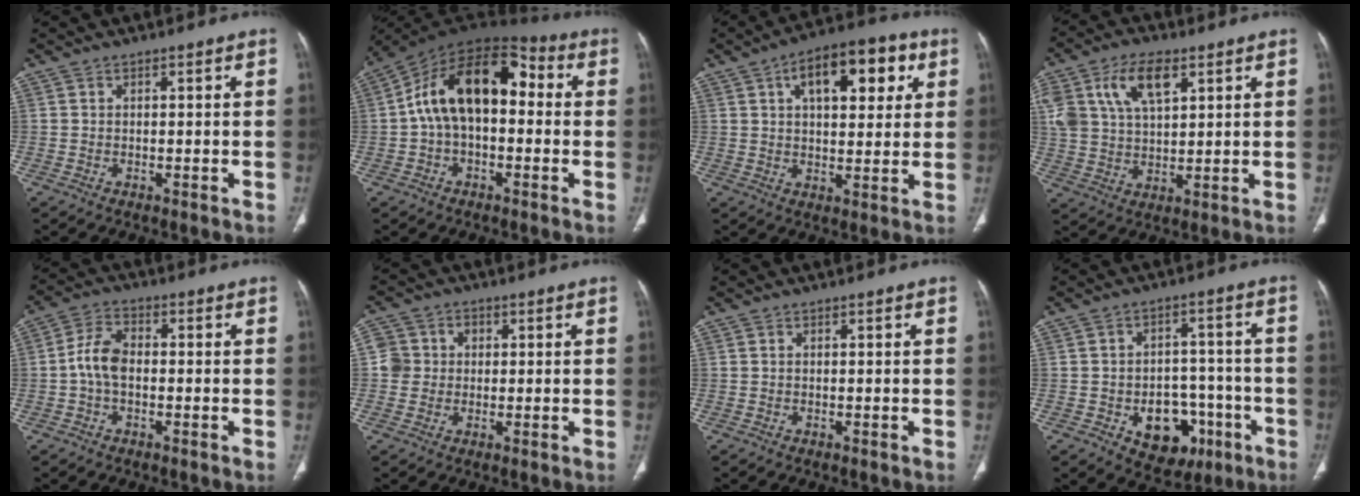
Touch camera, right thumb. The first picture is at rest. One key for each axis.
{"total": 16.3, "fx": 0.9, "fy": 9.6, "fz": 13.2, "tx": -0.202, "ty": 0.053, "tz": 0.004}
{"total": 14.9, "fx": 5.6, "fy": 7.3, "fz": 11.7, "tx": -0.131, "ty": 0.007, "tz": 0.080}
{"total": 13.6, "fx": 5.9, "fy": 7.5, "fz": 9.7, "tx": -0.181, "ty": -0.005, "tz": 0.117}
{"total": 6.1, "fx": -0.8, "fy": 3.7, "fz": 4.7, "tx": -0.091, "ty": 0.019, "tz": -0.022}
{"total": 5.2, "fx": 0.4, "fy": 5.0, "fz": 1.1, "tx": 0.005, "ty": 0.012, "tz": 0.002}
{"total": 0.0}
{"total": 12.2, "fx": -4.8, "fy": 8.7, "fz": 7.2, "tx": -0.056, "ty": 0.041, "tz": -0.054}